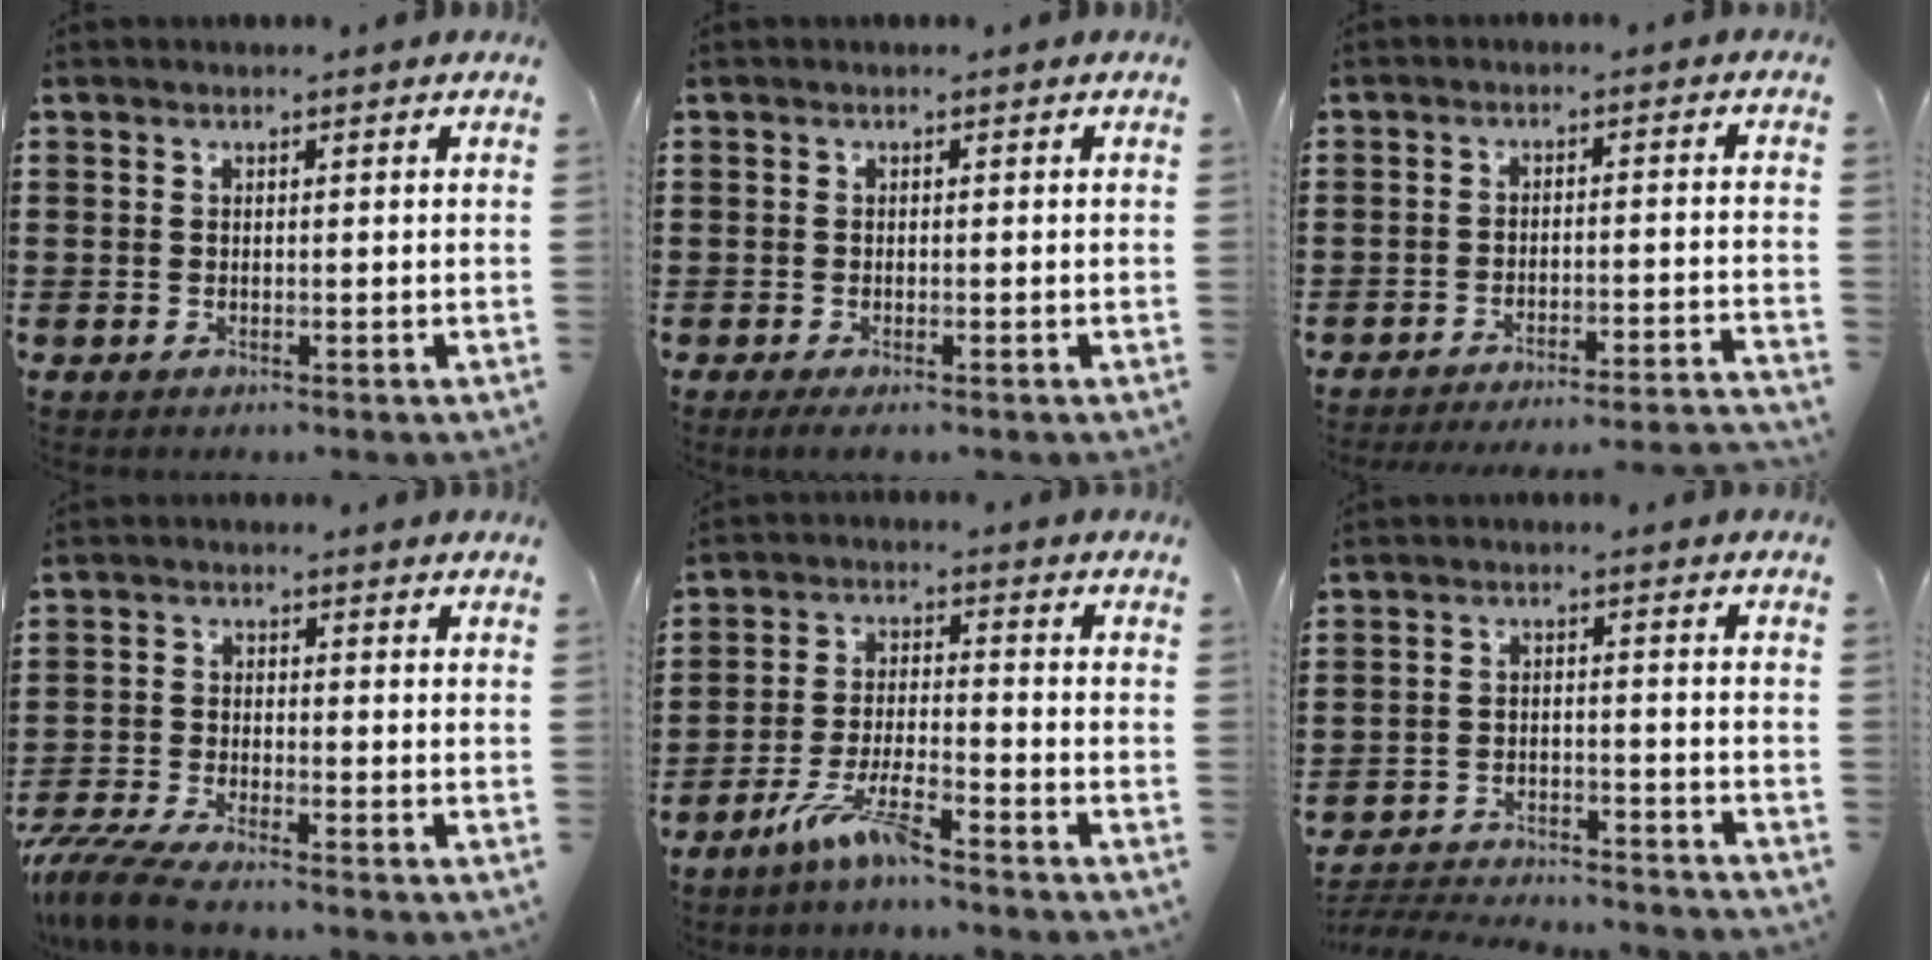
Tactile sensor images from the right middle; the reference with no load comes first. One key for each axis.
{"total": 0.7, "fx": -0.5, "fy": 0.0, "fz": 0.5, "tx": -0.009, "ty": -0.005, "tz": -0.007}
{"total": 3.2, "fx": -3.1, "fy": -0.5, "fz": 0.9, "tx": -0.015, "ty": -0.003, "tz": -0.064}
{"total": 4.8, "fx": -4.3, "fy": 0.0, "fz": 2.1, "tx": -0.070, "ty": -0.023, "tz": -0.093}
{"total": 6.9, "fx": -5.2, "fy": 0.8, "fz": 4.5, "tx": -0.099, "ty": -0.007, "tz": -0.097}
{"total": 4.1, "fx": -4.1, "fy": 0.1, "fz": 0.5, "tx": -0.018, "ty": 0.000, "tz": -0.088}